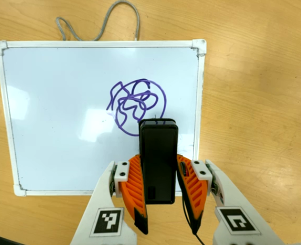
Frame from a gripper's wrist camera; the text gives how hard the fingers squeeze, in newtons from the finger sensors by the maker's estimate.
{"total": 4.3, "left": 2.9, "right": 5.7}